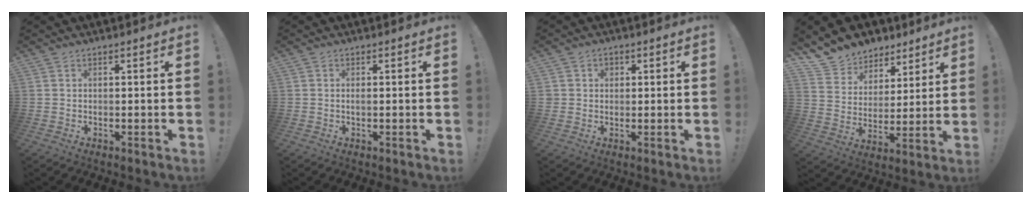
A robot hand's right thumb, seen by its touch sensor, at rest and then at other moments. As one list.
[{"total": 0.6, "force": [-0.2, -0.1, 0.5], "torque": [-0.013, 0.001, -0.003]}, {"total": 2.3, "force": [0.6, 2.1, 0.6], "torque": [-0.003, -0.003, 0.010]}, {"total": 11.1, "force": [8.9, 6.7, 1.2], "torque": [-0.037, -0.071, 0.170]}]